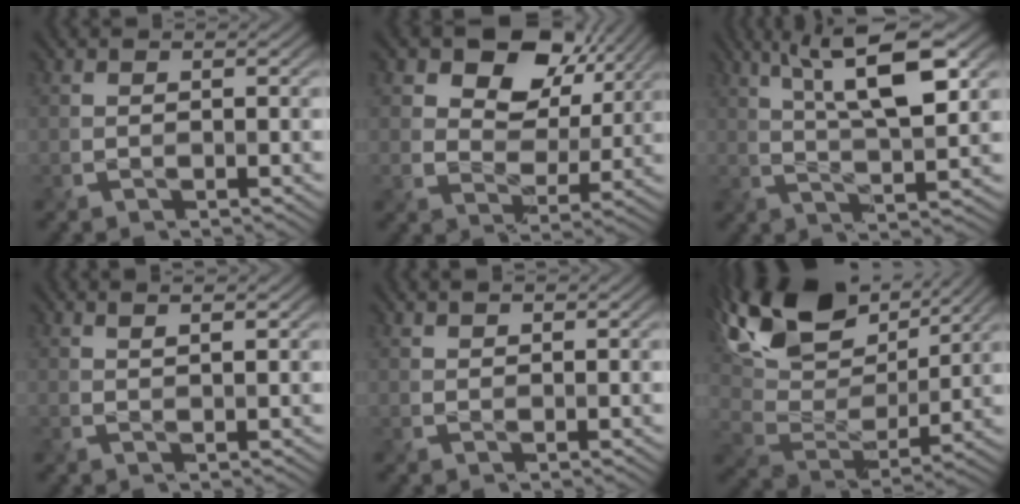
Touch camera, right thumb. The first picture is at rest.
{"total": 10.9, "force": [5.4, 7.3, 6.0], "torque": [-0.099, 0.005, 0.077]}
{"total": 11.4, "force": [4.7, 2.9, 9.9], "torque": [-0.163, 0.006, 0.070]}
{"total": 1.6, "force": [1.0, 0.0, 1.2], "torque": [-0.016, -0.001, 0.020]}
{"total": 1.2, "force": [1.0, 0.5, 0.6], "torque": [-0.013, 0.004, 0.022]}
{"total": 16.7, "force": [10.2, 8.3, 10.2], "torque": [-0.234, 0.038, 0.167]}